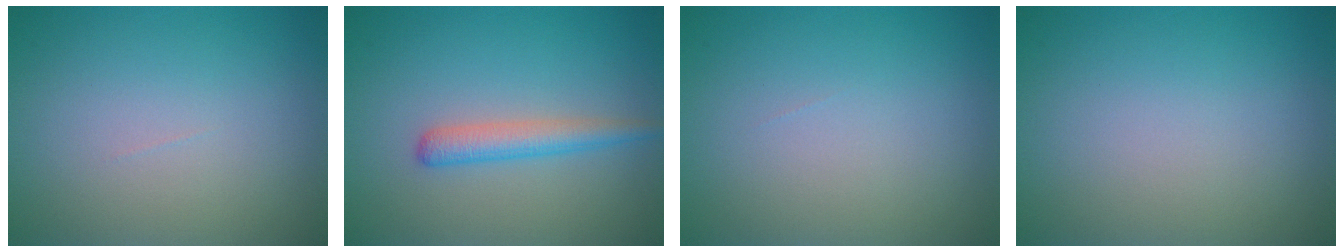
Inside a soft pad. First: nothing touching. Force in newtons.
{"total": 2.5, "press": 2.5, "slide": 0.1}
{"total": 0.0}
{"total": 0.0}